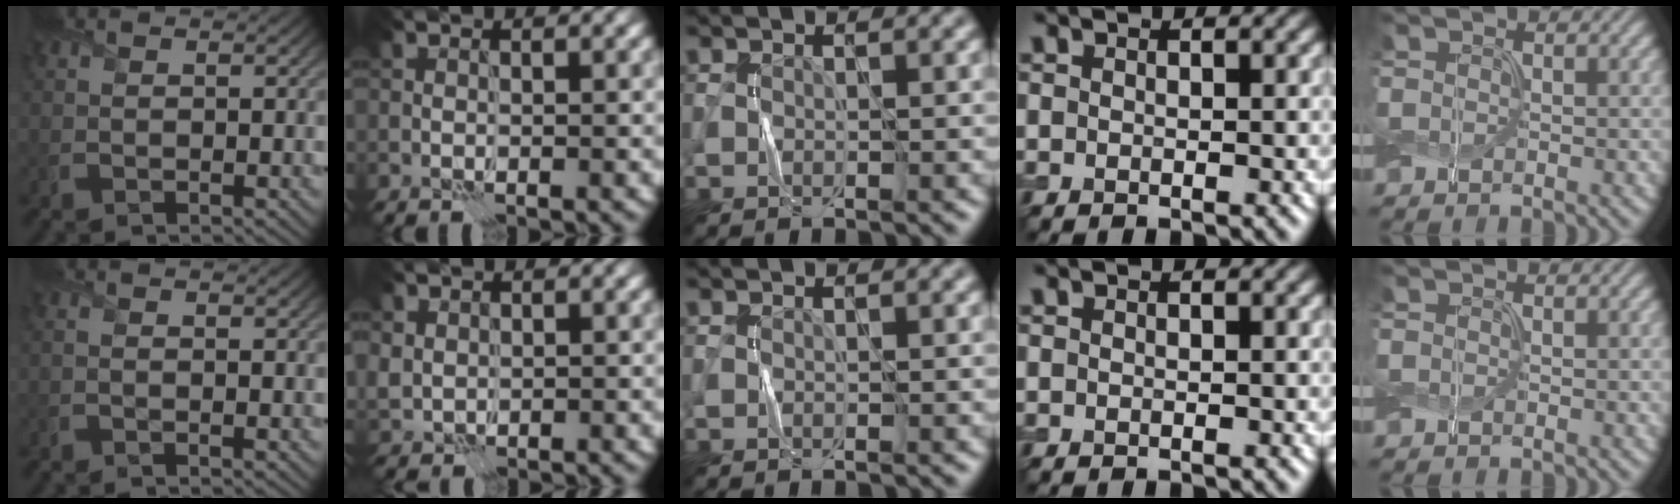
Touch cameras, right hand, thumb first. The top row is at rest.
{"thumb": {"total": 0.5, "force": [-0.3, 0.1, 0.4], "torque": [-0.010, 0.000, -0.007]}, "index": {"total": 1.6, "force": [0.7, 1.4, 0.4], "torque": [-0.014, -0.003, 0.016]}}